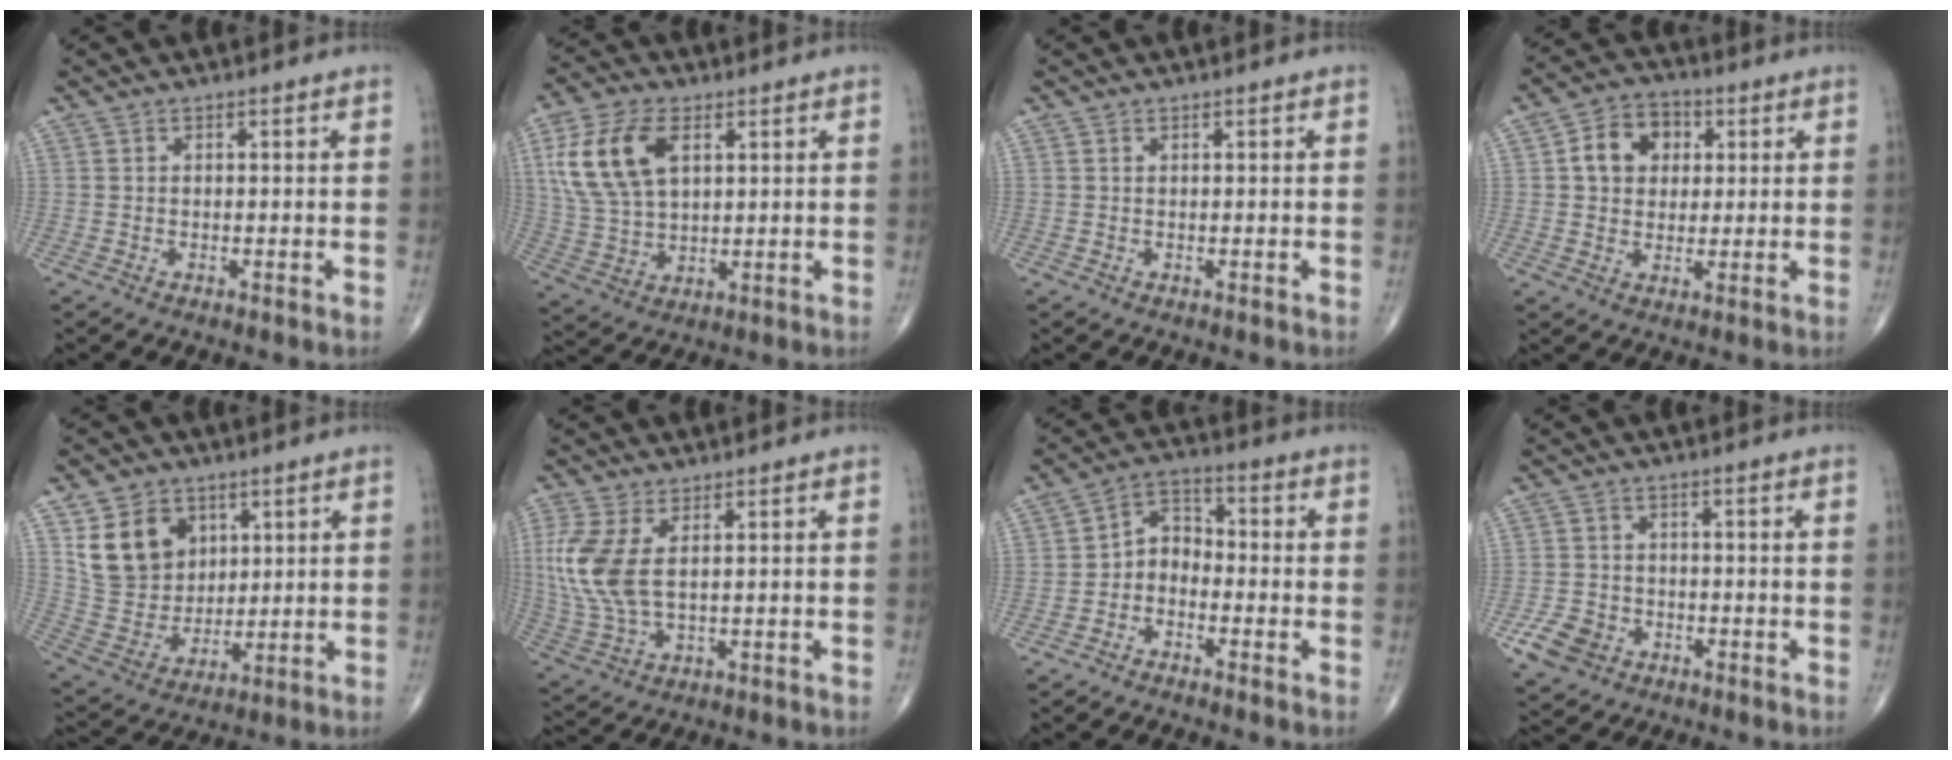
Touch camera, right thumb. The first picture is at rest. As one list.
[{"total": 14.2, "force": [4.7, 8.0, 10.8], "torque": [-0.217, -0.004, 0.095]}, {"total": 0.0}, {"total": 9.2, "force": [2.0, 7.3, 5.2], "torque": [-0.056, 0.007, 0.026]}, {"total": 13.3, "force": [5.4, 10.4, 6.3], "torque": [-0.085, -0.023, 0.116]}, {"total": 10.8, "force": [2.1, 5.2, 9.2], "torque": [-0.236, -0.003, 0.053]}, {"total": 5.5, "force": [-2.2, 4.0, 3.1], "torque": [-0.035, 0.034, -0.056]}, {"total": 6.0, "force": [-2.8, 4.6, 2.5], "torque": [-0.040, 0.012, -0.049]}]